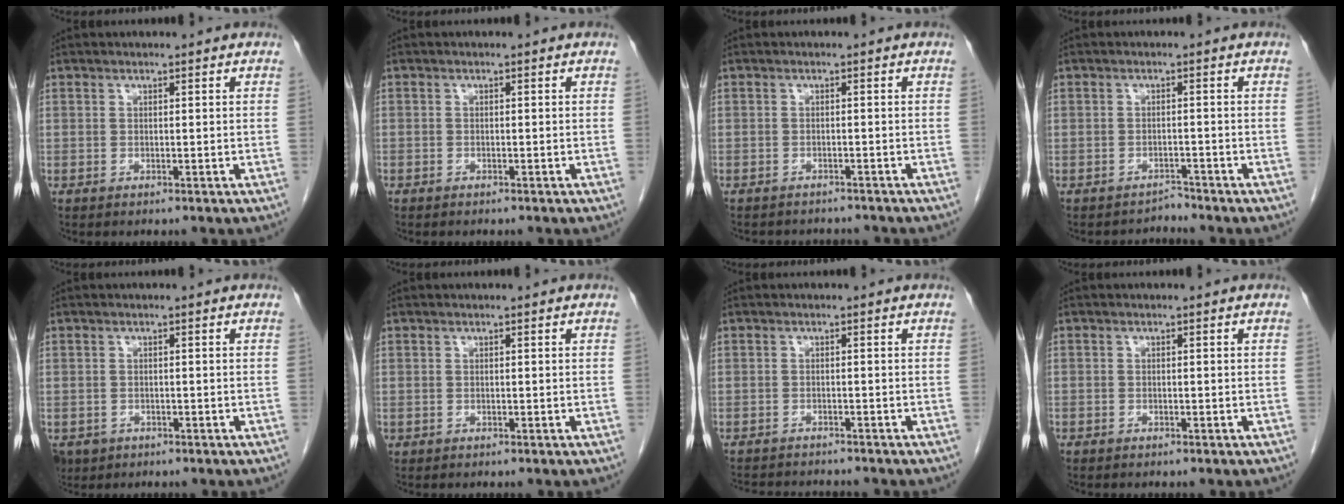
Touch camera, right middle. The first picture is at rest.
{"total": 0.7, "force": [-0.5, 0.4, 0.1], "torque": [-0.009, 0.002, -0.011]}
{"total": 6.3, "force": [-5.9, 2.0, 1.3], "torque": [-0.019, 0.000, -0.071]}
{"total": 1.9, "force": [-1.6, 0.1, -0.9], "torque": [0.018, -0.006, -0.024]}
{"total": 4.2, "force": [-2.4, 3.3, 1.1], "torque": [-0.021, 0.001, -0.036]}
{"total": 0.0}
{"total": 8.1, "force": [-7.7, 1.6, 2.2], "torque": [-0.037, -0.002, -0.105]}
{"total": 0.9, "force": [-0.7, 0.5, 0.2], "torque": [-0.010, 0.001, -0.013]}